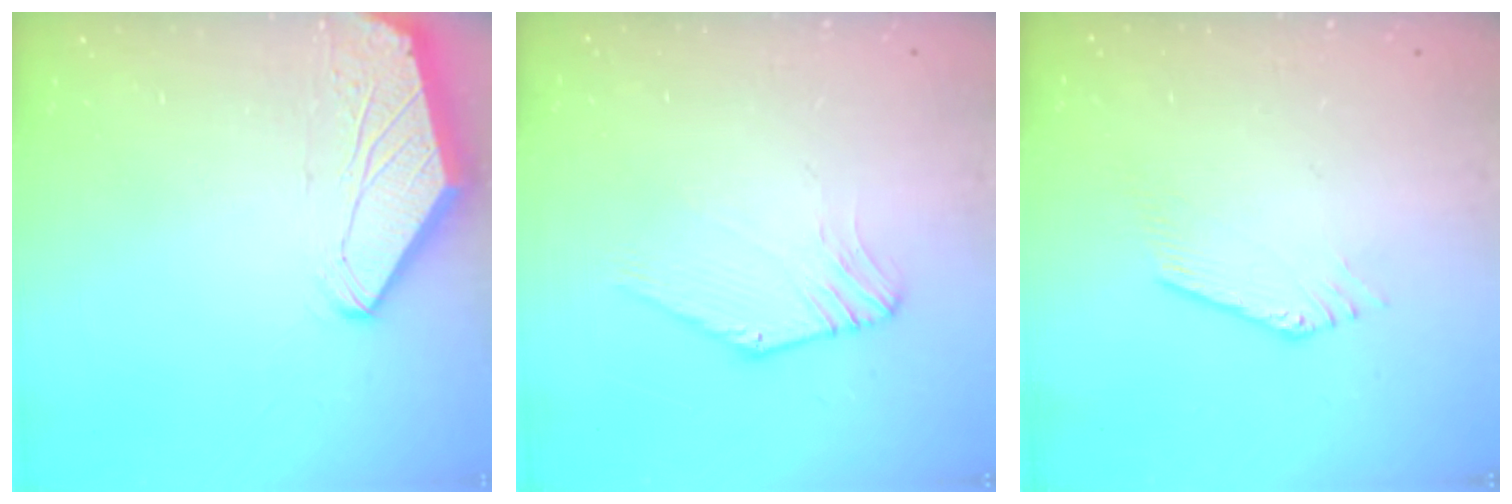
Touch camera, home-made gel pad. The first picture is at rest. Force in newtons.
{"total": 0.5, "press": 0.5, "slide": 0.3}
{"total": 0.0}